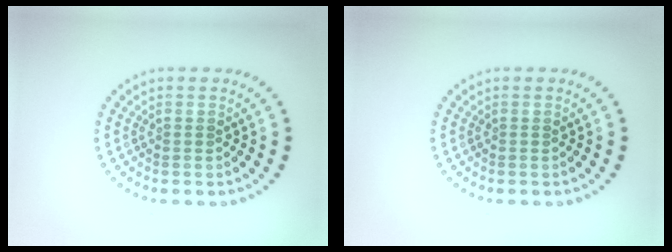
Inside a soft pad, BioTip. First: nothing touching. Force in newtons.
{"total": 0.0}